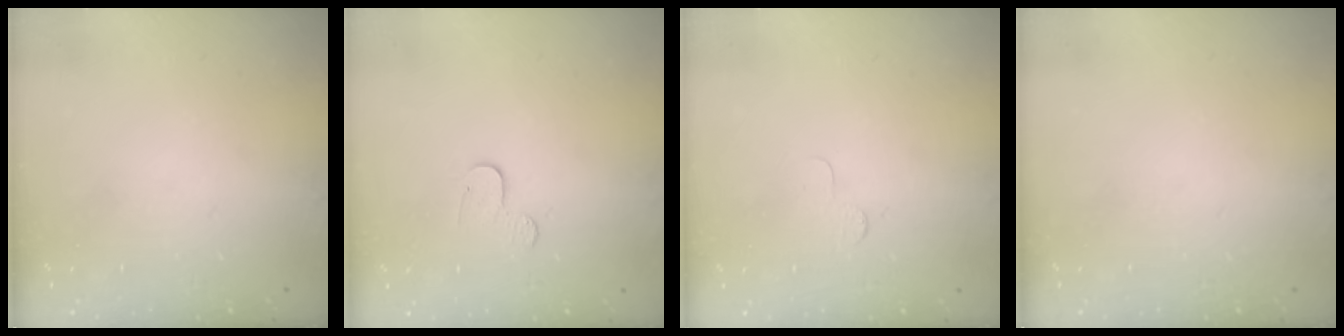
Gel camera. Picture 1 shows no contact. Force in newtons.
{"total": 3.7, "press": 3.7, "slide": 0.4}
{"total": 2.5, "press": 2.5, "slide": 0.2}
{"total": 0.0}